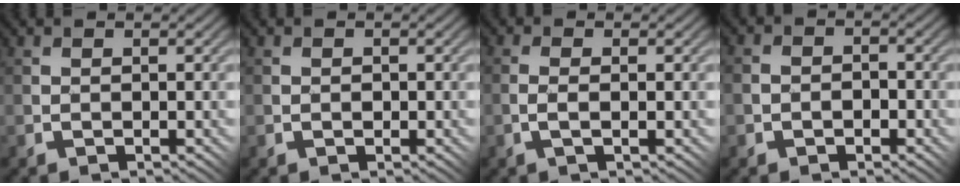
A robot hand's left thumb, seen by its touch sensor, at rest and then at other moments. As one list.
[{"total": 0.8, "force": [0.0, 0.8, 0.2], "torque": [0.000, 0.001, 0.001]}, {"total": 2.1, "force": [-0.4, 0.6, 2.0], "torque": [-0.034, 0.007, -0.004]}, {"total": 3.5, "force": [-1.3, 2.9, 1.4], "torque": [-0.021, 0.002, -0.026]}]